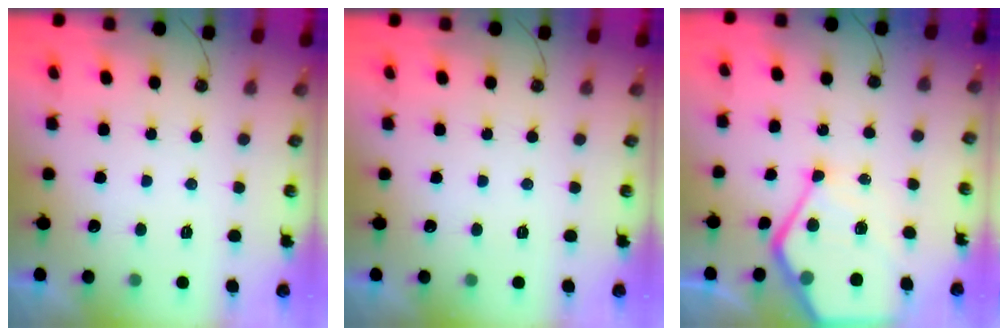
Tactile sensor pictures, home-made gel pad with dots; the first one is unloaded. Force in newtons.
{"total": 0.0}
{"total": 16.4, "press": 16.4, "slide": 1.5}